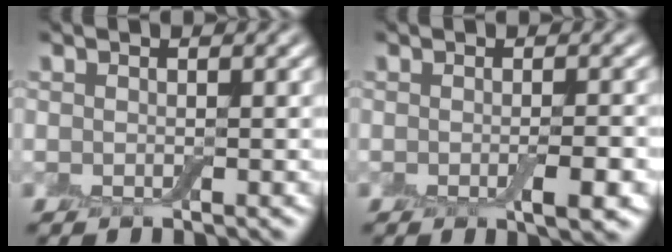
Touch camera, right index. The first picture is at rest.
{"total": 2.6, "force": [-0.7, 0.5, 2.4], "torque": [-0.036, -0.004, -0.010]}